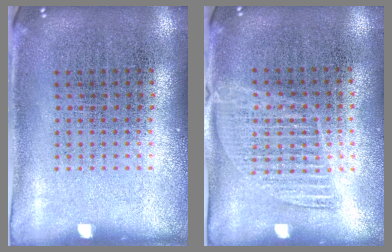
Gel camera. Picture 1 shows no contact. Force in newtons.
{"total": 1.3, "press": 1.1, "slide": 0.6}